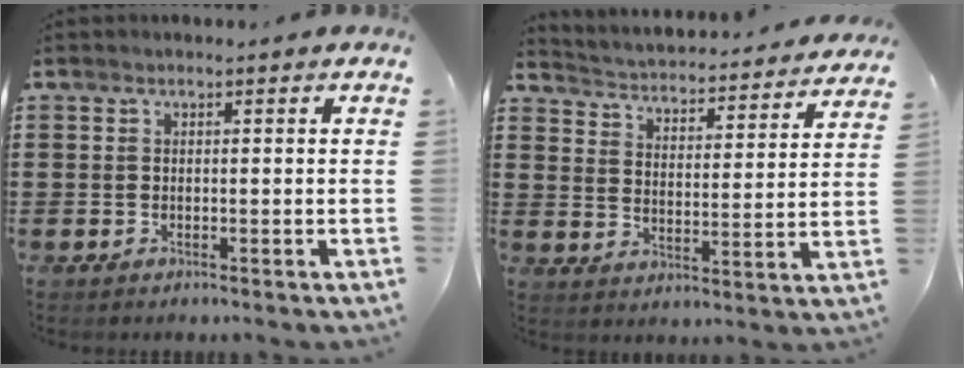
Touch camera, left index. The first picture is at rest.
{"total": 2.7, "force": [2.7, -0.1, -0.1], "torque": [-0.020, -0.034, 0.035]}